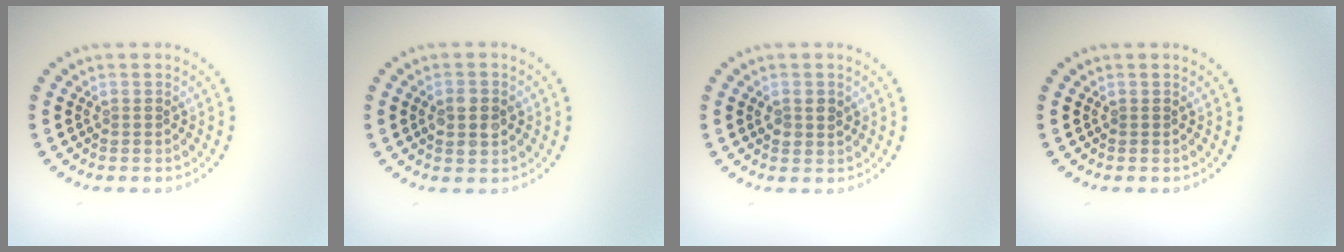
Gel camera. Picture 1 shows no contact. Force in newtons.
{"total": 2.9, "press": 2.9, "slide": 0.2}
{"total": 1.5, "press": 1.5, "slide": 0.4}
{"total": 0.0}